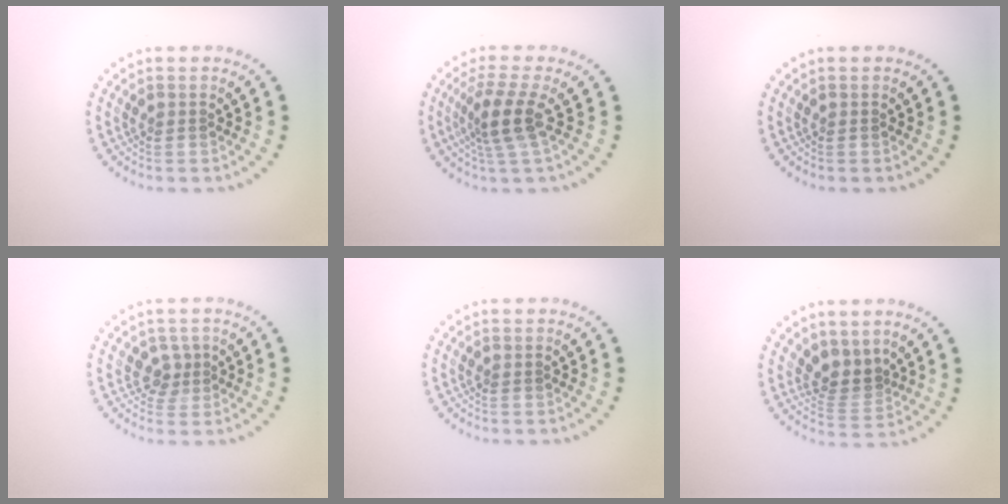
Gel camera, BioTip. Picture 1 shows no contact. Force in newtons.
{"total": 3.3, "press": 2.5, "slide": 2.1}
{"total": 0.0}
{"total": 1.9, "press": 1.4, "slide": 1.2}
{"total": 0.0}
{"total": 2.8, "press": 2.2, "slide": 1.8}